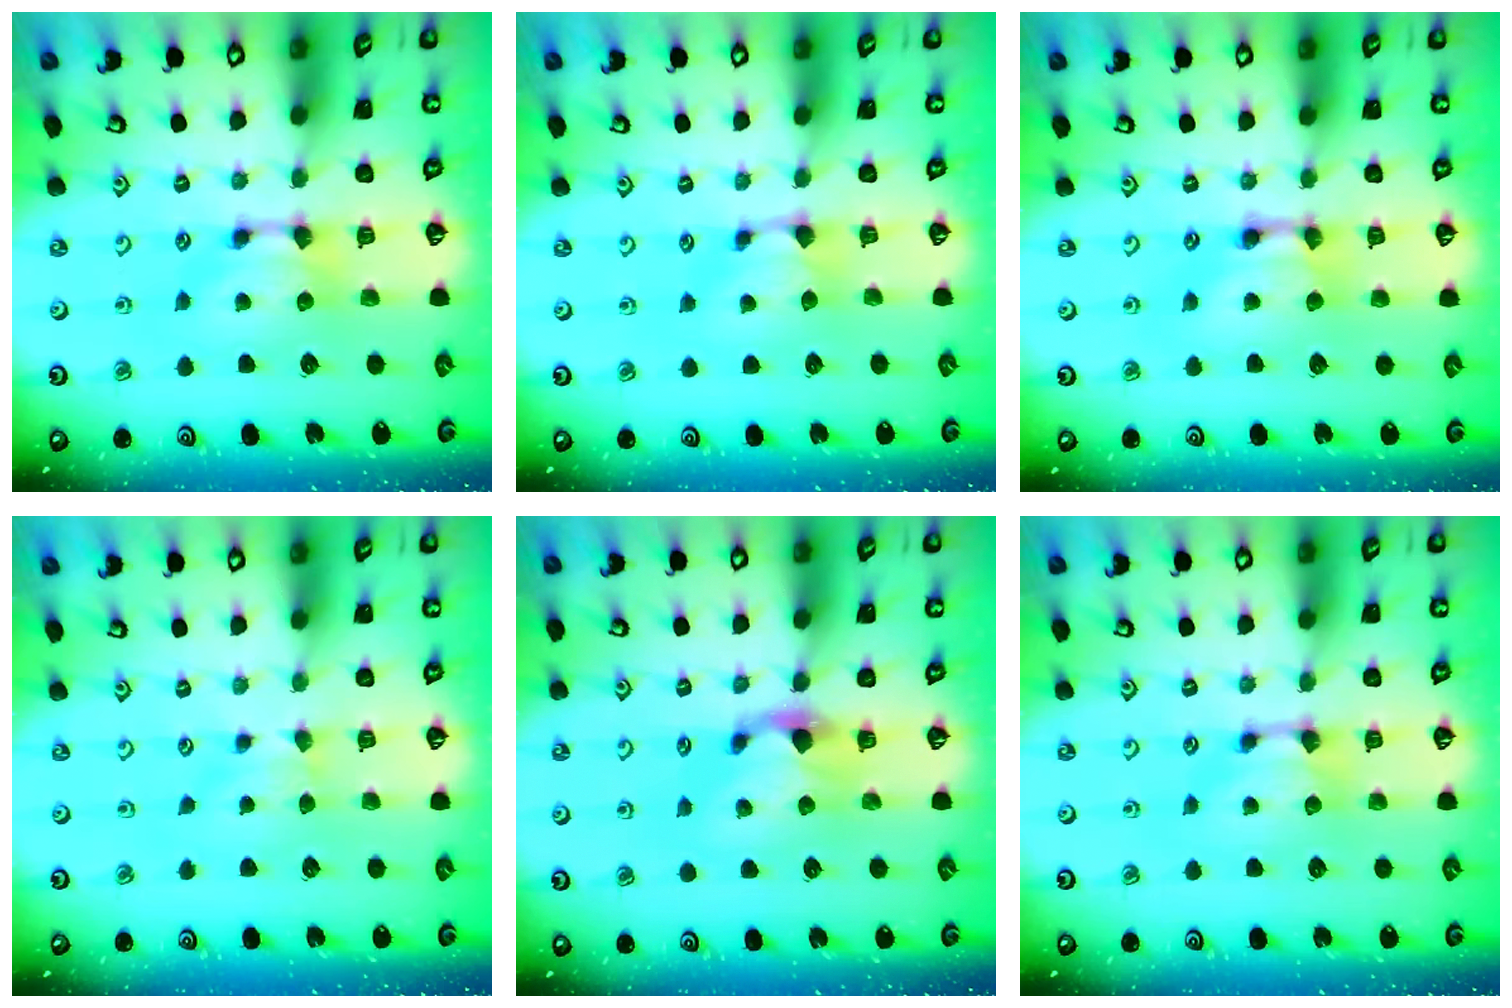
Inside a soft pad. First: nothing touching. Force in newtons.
{"total": 0.8, "press": 0.5, "slide": 0.6}
{"total": 2.0, "press": 2.0, "slide": 0.1}
{"total": 2.4, "press": 2.3, "slide": 0.5}
{"total": 1.4, "press": 0.6, "slide": 1.3}
{"total": 0.0}